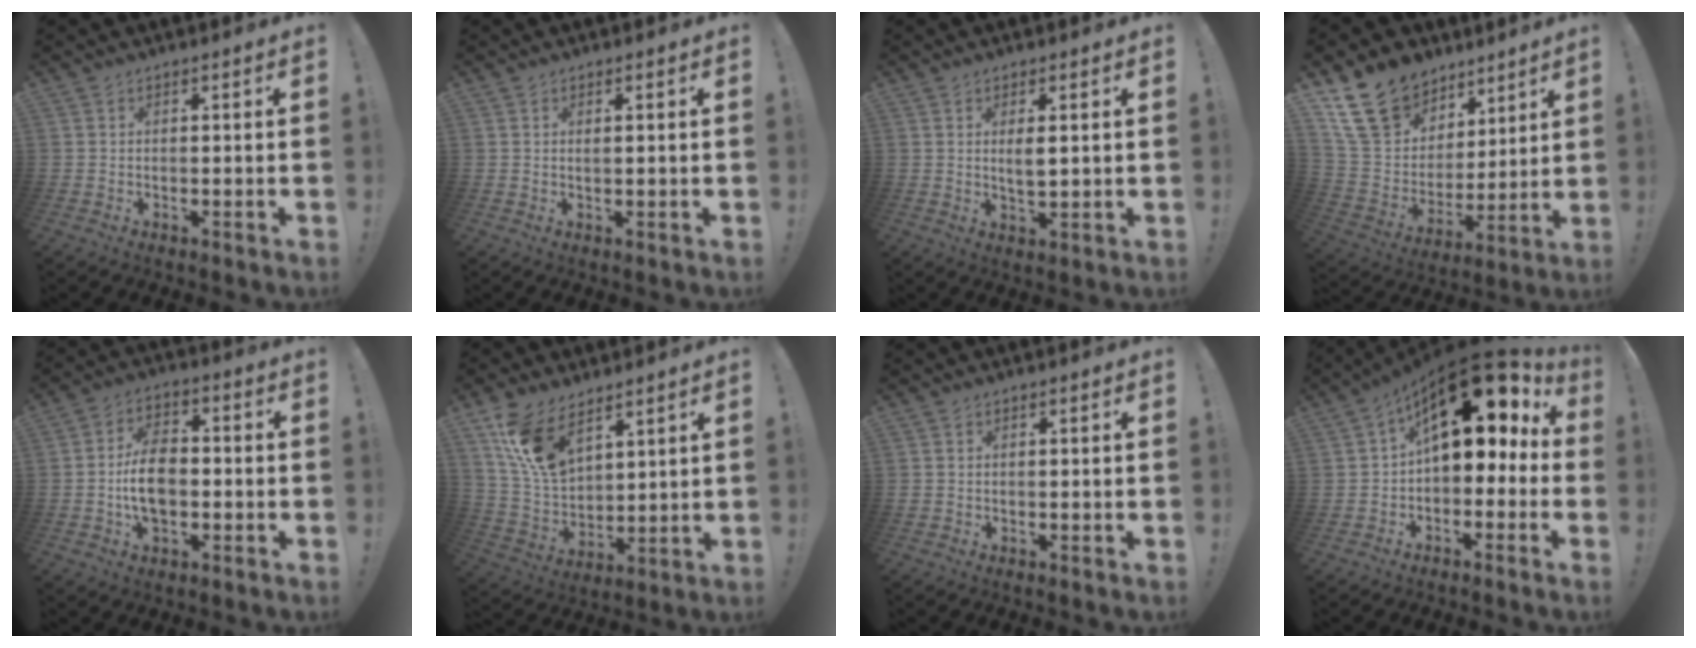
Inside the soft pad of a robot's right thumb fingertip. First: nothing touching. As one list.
[{"total": 0.9, "force": [0.3, 0.0, 0.8], "torque": [-0.016, -0.001, 0.004]}, {"total": 3.8, "force": [0.8, 1.4, 3.5], "torque": [-0.053, -0.008, 0.009]}, {"total": 18.4, "force": [11.1, 13.1, 6.6], "torque": [-0.115, -0.058, 0.229]}, {"total": 11.3, "force": [-1.9, 7.4, 8.3], "torque": [-0.150, 0.010, -0.035]}, {"total": 13.9, "force": [9.1, 7.3, 7.5], "torque": [-0.150, -0.048, 0.176]}, {"total": 0.6, "force": [-0.2, 0.6, 0.0], "torque": [-0.009, 0.004, -0.001]}, {"total": 17.7, "force": [6.9, 8.4, 14.0], "torque": [-0.222, -0.040, 0.120]}]